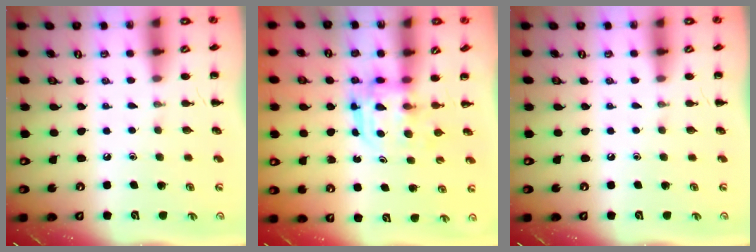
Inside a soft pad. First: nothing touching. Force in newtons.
{"total": 3.1, "press": 3.1, "slide": 0.2}
{"total": 0.0}